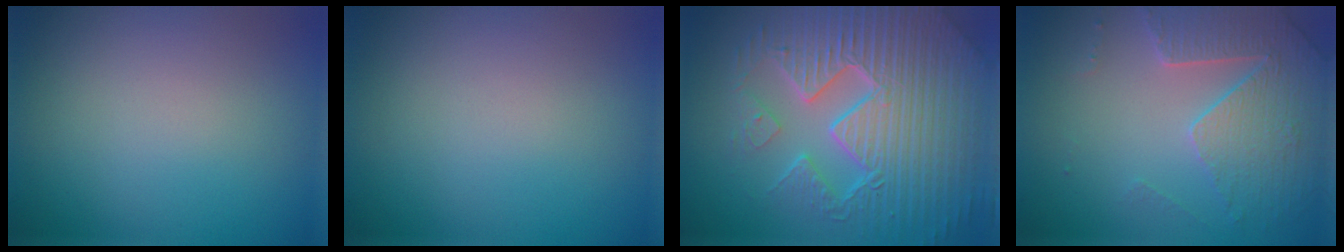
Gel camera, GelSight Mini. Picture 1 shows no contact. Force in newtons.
{"total": 0.0}
{"total": 10.9, "press": 7.1, "slide": 8.3}
{"total": 4.1, "press": 4.0, "slide": 1.0}